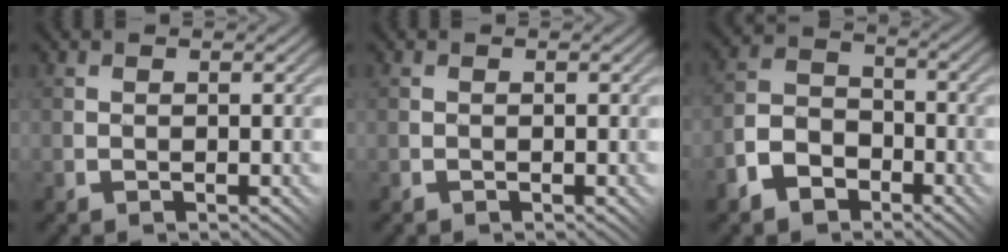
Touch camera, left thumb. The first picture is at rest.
{"total": 0.0}
{"total": 6.5, "force": [-4.2, 4.1, 2.9], "torque": [-0.064, -0.001, -0.092]}